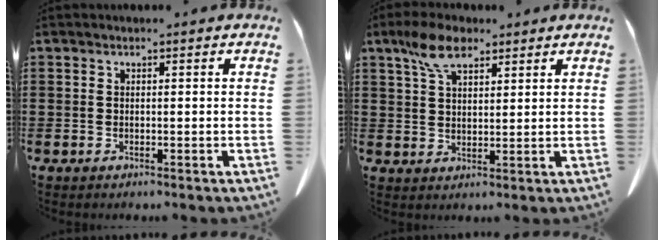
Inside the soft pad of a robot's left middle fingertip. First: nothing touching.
{"total": 6.5, "force": [4.2, 2.9, 4.1], "torque": [-0.093, 0.006, 0.078]}